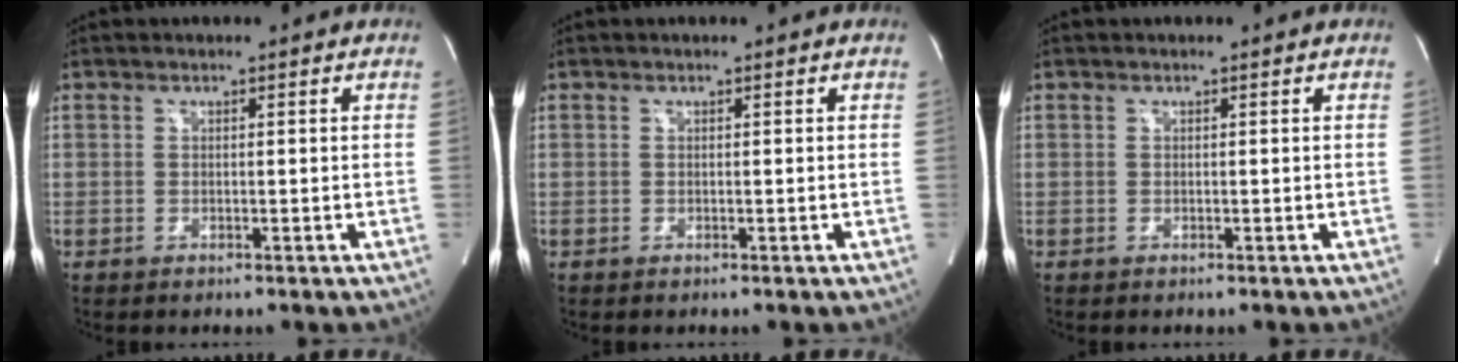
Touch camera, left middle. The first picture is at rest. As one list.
[{"total": 0.0}, {"total": 0.0}]